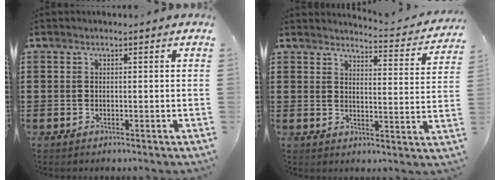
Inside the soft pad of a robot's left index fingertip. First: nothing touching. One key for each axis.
{"total": 3.6, "fx": 3.5, "fy": -0.1, "fz": 0.7, "tx": -0.017, "ty": -0.033, "tz": 0.054}